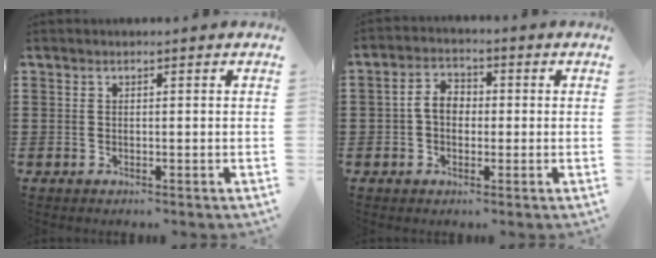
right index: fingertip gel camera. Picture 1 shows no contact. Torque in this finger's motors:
{"motor_torque": [0.93, -0.43, 0.49, 0.10]}